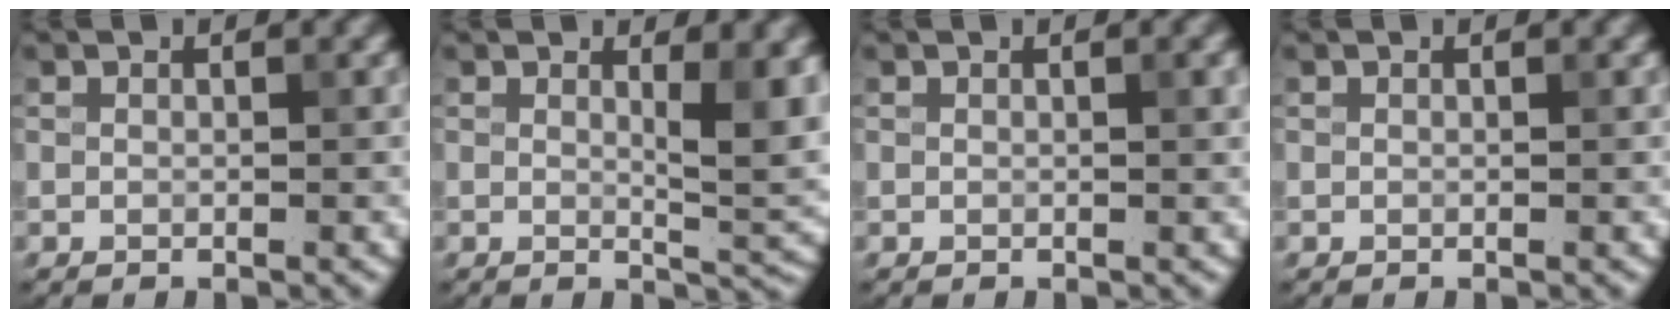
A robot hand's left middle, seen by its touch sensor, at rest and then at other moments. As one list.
[{"total": 5.0, "force": [1.3, 1.4, 4.6], "torque": [-0.060, -0.011, 0.025]}, {"total": 1.1, "force": [0.3, 0.3, 1.0], "torque": [-0.013, 0.002, 0.003]}, {"total": 0.0}]